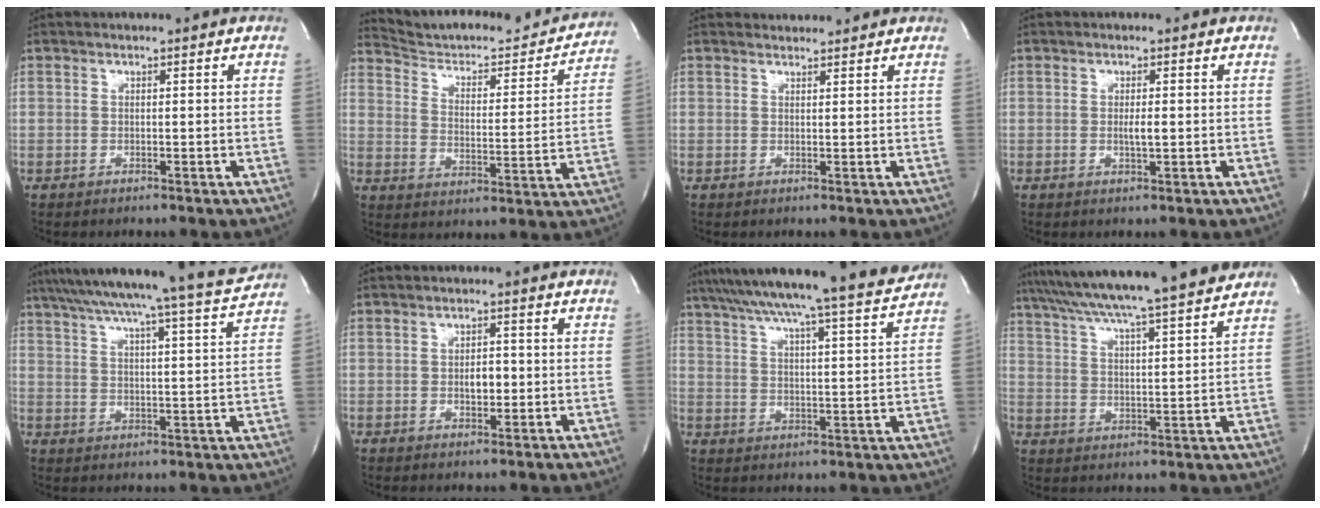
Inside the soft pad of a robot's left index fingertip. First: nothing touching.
{"total": 20.6, "force": [19.7, 3.4, 5.1], "torque": [-0.063, -0.040, 0.267]}
{"total": 2.5, "force": [2.4, 0.4, -0.1], "torque": [-0.010, 0.015, 0.036]}
{"total": 1.8, "force": [0.0, 0.2, 1.8], "torque": [-0.035, -0.002, 0.001]}
{"total": 19.6, "force": [17.7, -1.6, 8.3], "torque": [-0.143, -0.032, 0.245]}
{"total": 2.7, "force": [-0.3, 1.4, 2.3], "torque": [-0.036, 0.003, -0.002]}
{"total": 19.7, "force": [17.7, -1.3, 8.5], "torque": [-0.143, -0.025, 0.248]}
{"total": 21.0, "force": [18.8, -0.8, 9.4], "torque": [-0.164, -0.005, 0.271]}